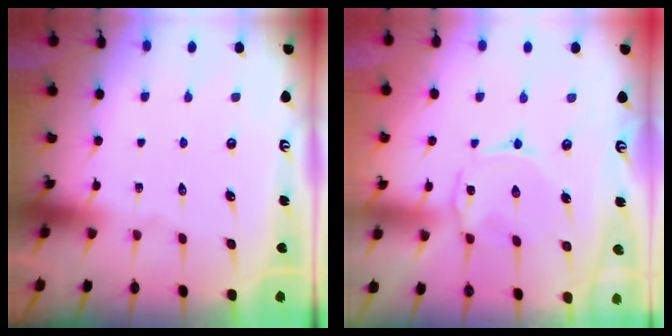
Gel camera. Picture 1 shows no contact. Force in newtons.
{"total": 2.1, "press": 2.0, "slide": 0.6}